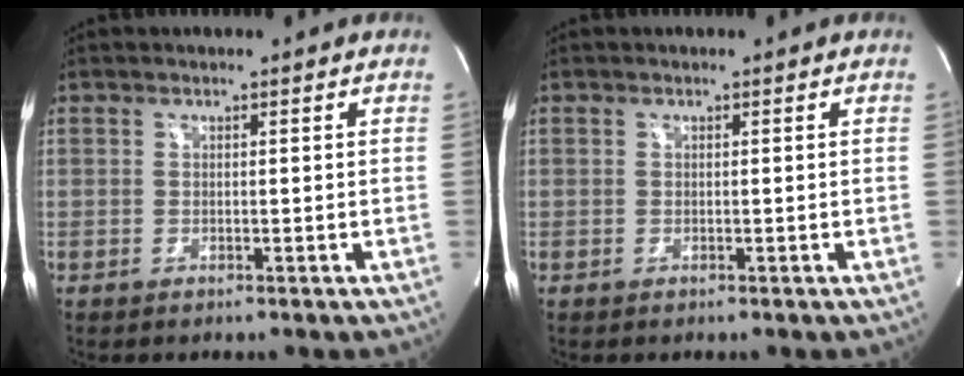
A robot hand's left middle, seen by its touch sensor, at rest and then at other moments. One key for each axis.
{"total": 0.0}